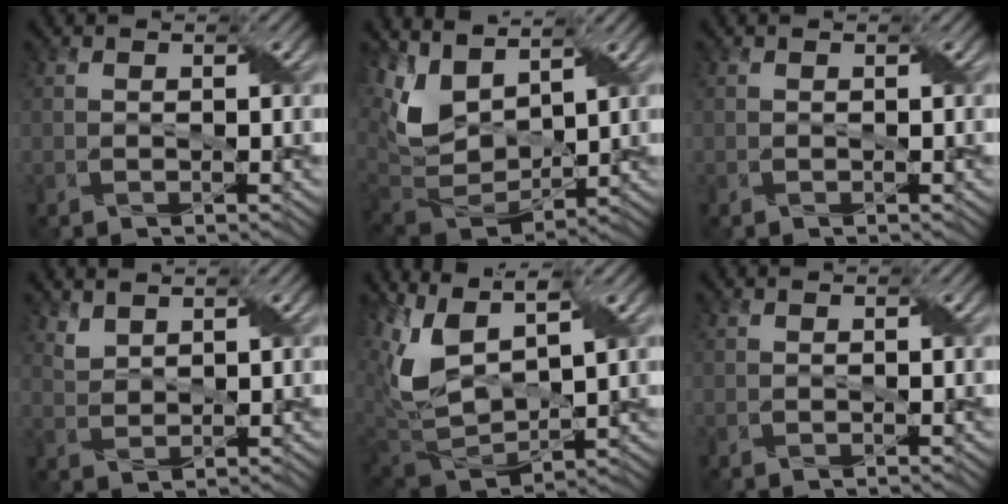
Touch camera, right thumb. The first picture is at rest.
{"total": 10.0, "force": [4.7, 5.7, 6.8], "torque": [-0.187, 0.006, 0.094]}
{"total": 0.0}
{"total": 2.2, "force": [1.9, 0.9, 0.8], "torque": [-0.027, 0.000, 0.045]}
{"total": 10.8, "force": [4.2, 5.2, 8.5], "torque": [-0.227, 0.007, 0.087]}
{"total": 0.0}